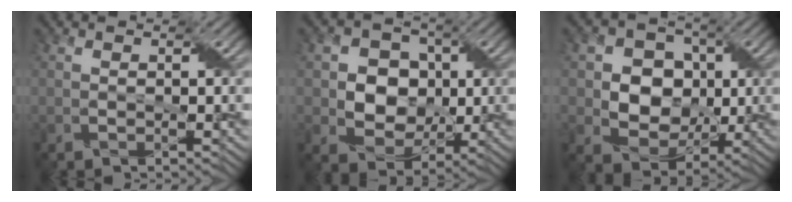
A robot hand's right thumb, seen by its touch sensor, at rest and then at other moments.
{"total": 7.7, "force": [0.2, 6.7, 3.8], "torque": [-0.087, 0.006, -0.007]}
{"total": 8.6, "force": [0.3, 7.4, 4.4], "torque": [-0.096, 0.005, -0.007]}